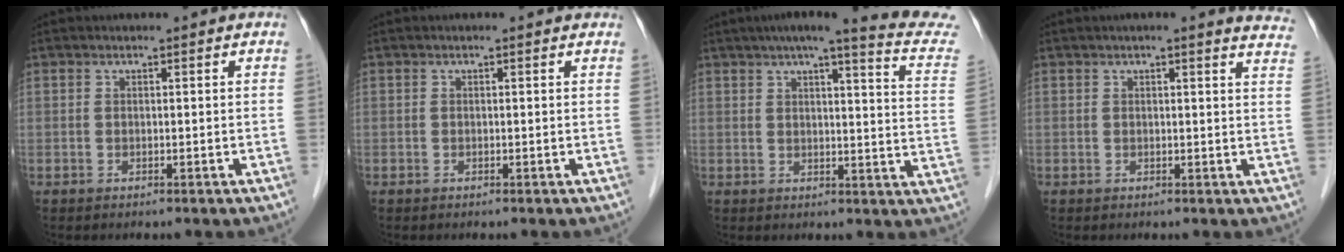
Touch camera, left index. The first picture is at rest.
{"total": 0.0}
{"total": 18.1, "force": [15.4, 0.5, 9.5], "torque": [-0.118, -0.034, 0.164]}
{"total": 7.9, "force": [6.9, 1.1, 3.7], "torque": [-0.026, -0.014, 0.046]}